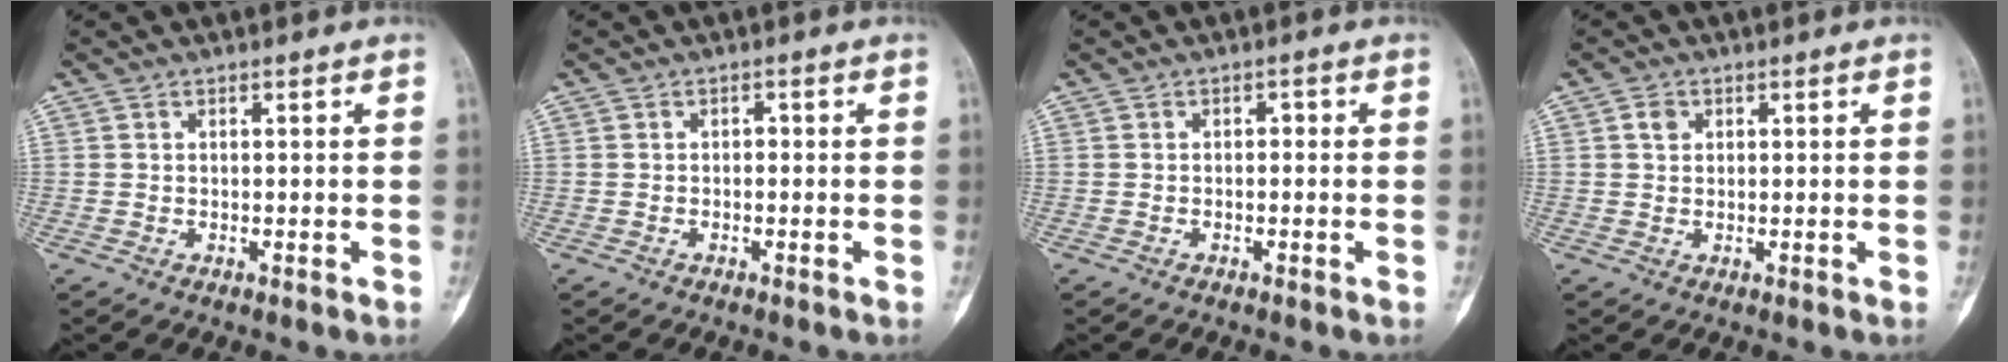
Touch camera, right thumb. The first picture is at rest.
{"total": 0.7, "force": [-0.2, 0.5, 0.5], "torque": [0.003, 0.004, -0.009]}
{"total": 0.9, "force": [-0.2, 0.6, 0.6], "torque": [0.003, 0.005, -0.009]}
{"total": 1.8, "force": [0.6, 1.5, 0.8], "torque": [-0.008, 0.000, 0.008]}